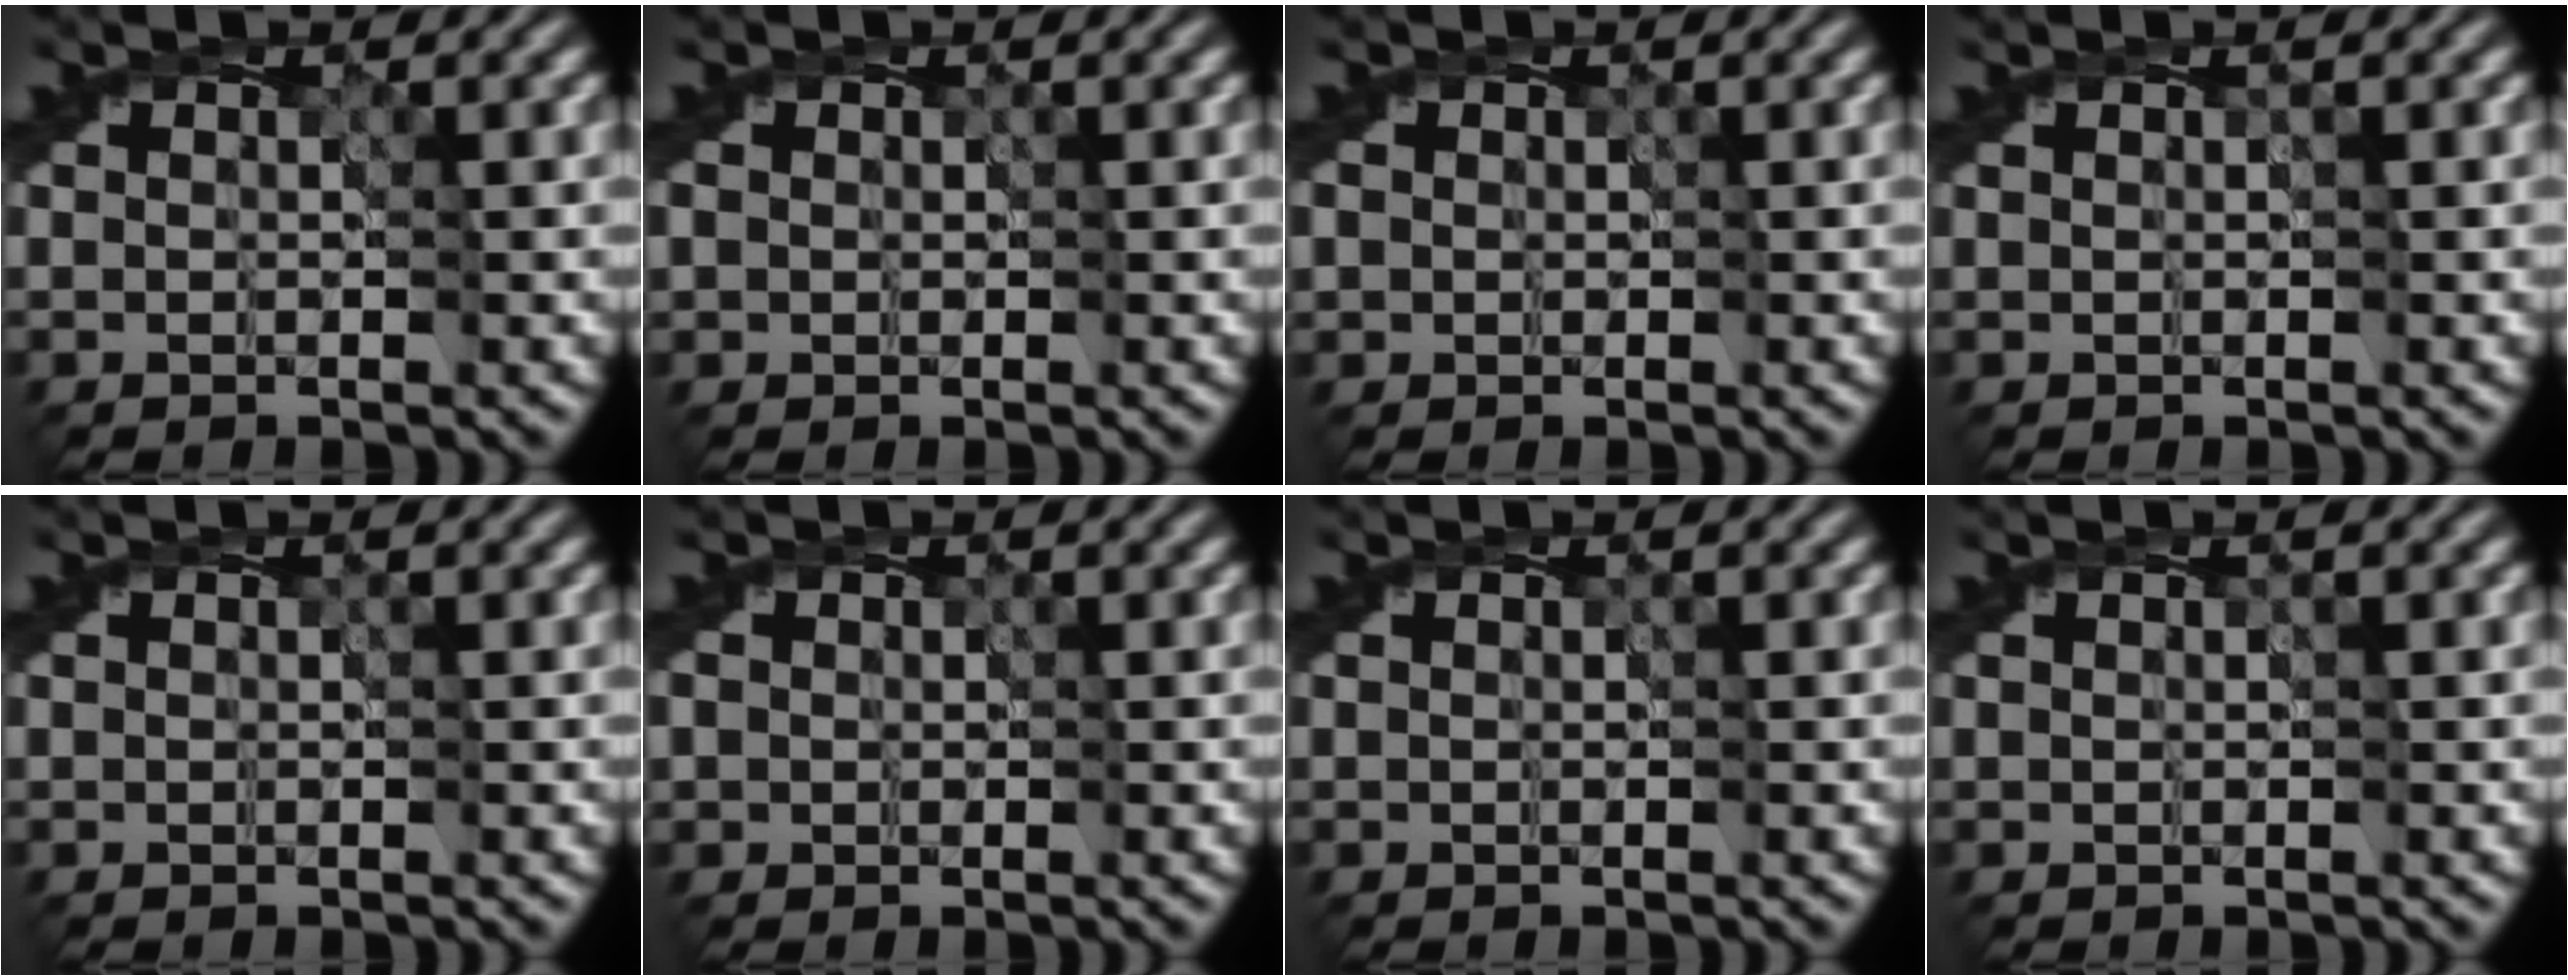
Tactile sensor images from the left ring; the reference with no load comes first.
{"total": 0.7, "force": [0.0, 0.7, -0.2], "torque": [0.007, -0.002, -0.003]}
{"total": 1.3, "force": [0.2, 1.3, -0.1], "torque": [0.015, 0.006, -0.008]}
{"total": 0.0}
{"total": 0.0}
{"total": 1.0, "force": [0.1, 1.0, -0.1], "torque": [0.012, 0.001, -0.006]}
{"total": 0.0}
{"total": 0.0}